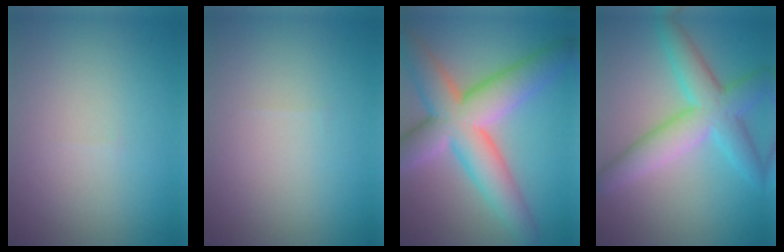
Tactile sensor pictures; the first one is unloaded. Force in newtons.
{"total": 0.0}
{"total": 10.1, "press": 10.1, "slide": 0.5}
{"total": 6.4, "press": 6.4, "slide": 0.1}